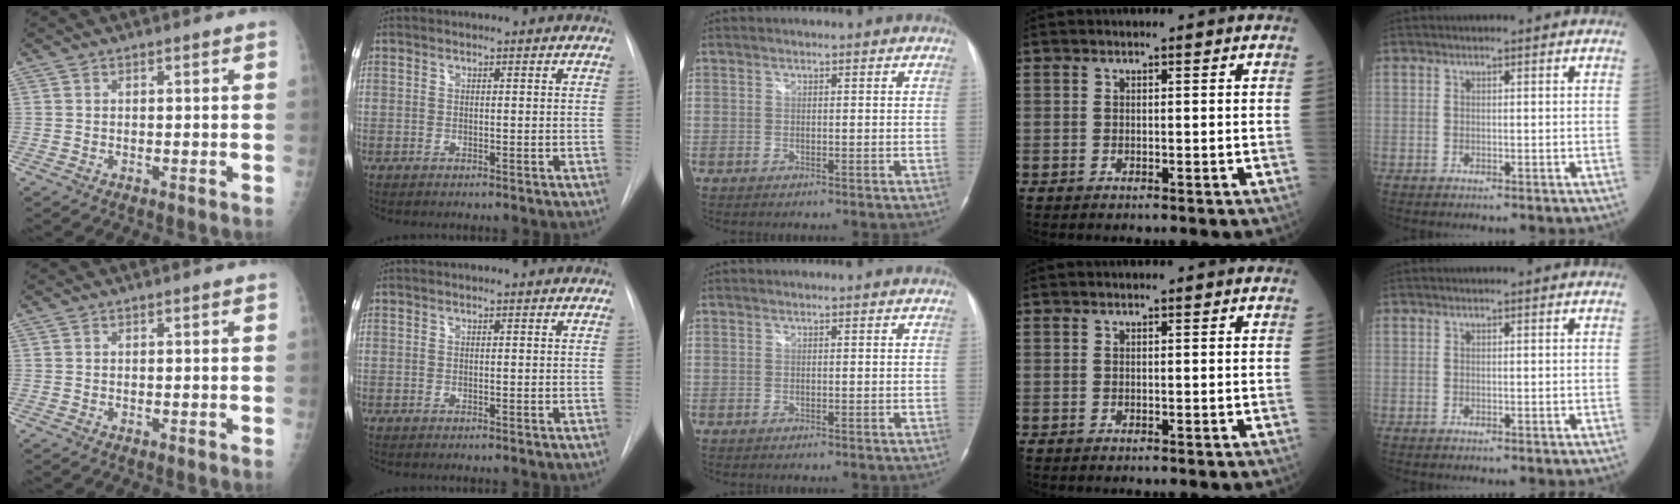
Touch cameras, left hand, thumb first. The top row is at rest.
{}